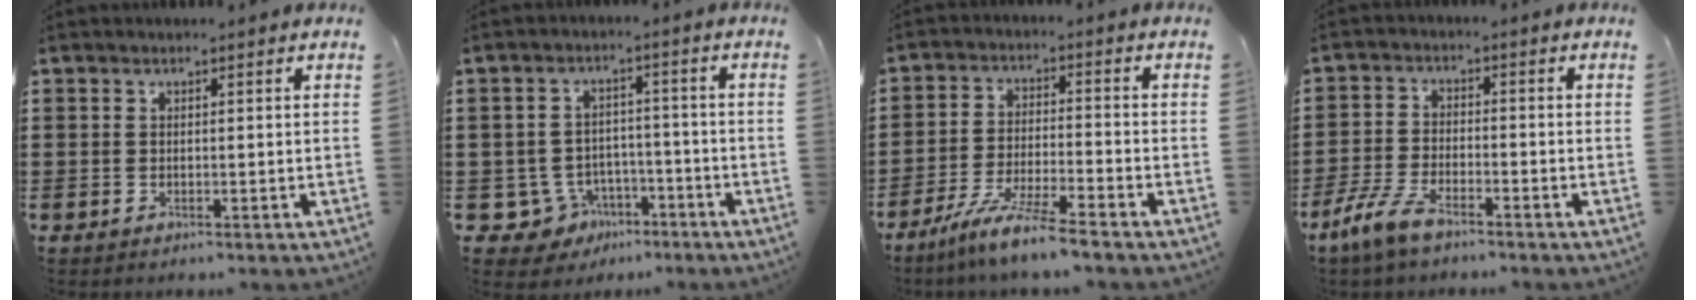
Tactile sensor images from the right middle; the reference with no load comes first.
{"total": 5.6, "force": [-3.7, 4.0, 1.2], "torque": [-0.045, 0.016, -0.073]}
{"total": 7.3, "force": [-6.5, -0.5, 3.5], "torque": [-0.070, -0.014, -0.125]}
{"total": 6.1, "force": [-4.7, 1.7, 3.6], "torque": [-0.098, -0.008, -0.097]}